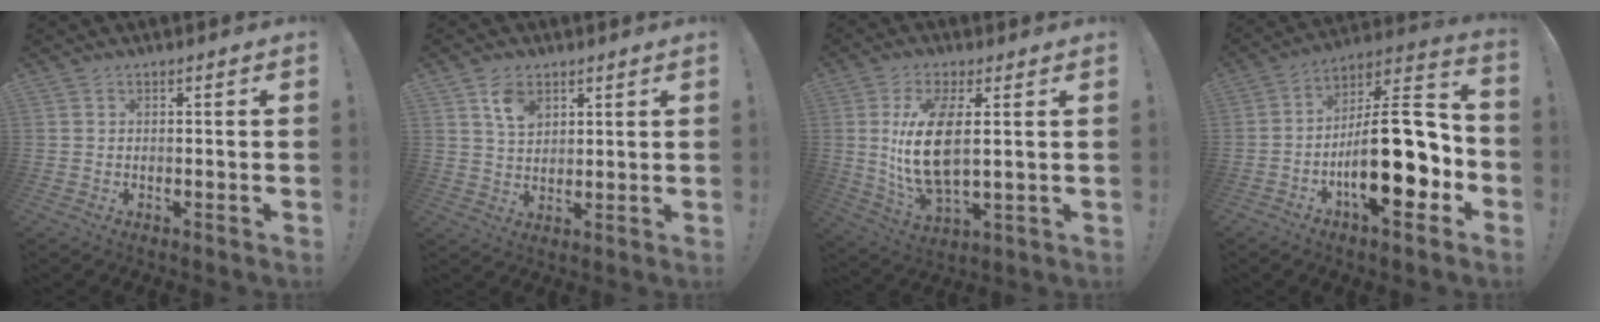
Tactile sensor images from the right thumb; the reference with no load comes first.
{"total": 6.7, "force": [3.8, 4.2, 3.5], "torque": [-0.050, -0.014, 0.070]}
{"total": 14.7, "force": [2.4, 6.3, 13.1], "torque": [-0.264, -0.019, 0.035]}
{"total": 24.4, "force": [-5.5, 9.3, 21.8], "torque": [-0.362, 0.034, -0.079]}